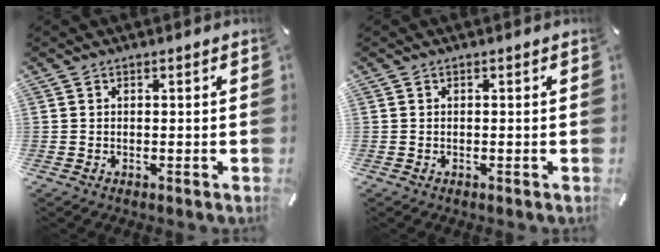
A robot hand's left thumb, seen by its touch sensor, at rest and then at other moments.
{"total": 0.0}